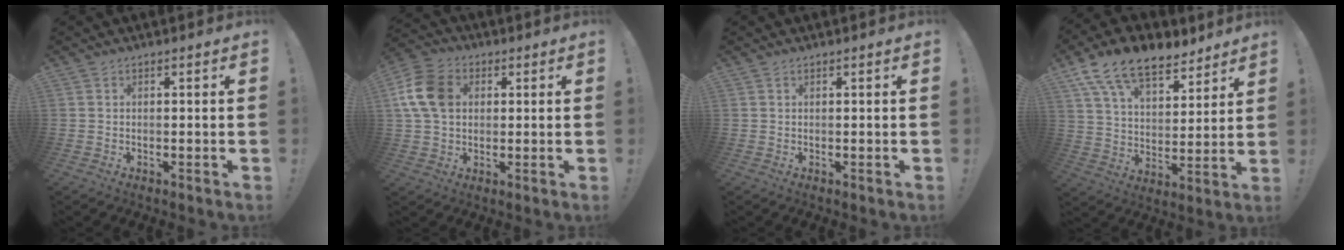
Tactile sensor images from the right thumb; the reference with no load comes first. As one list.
[{"total": 12.7, "force": [2.7, 9.6, 7.8], "torque": [-0.144, 0.006, 0.057]}, {"total": 0.0}, {"total": 16.2, "force": [11.1, 8.2, 8.5], "torque": [-0.151, -0.072, 0.203]}]